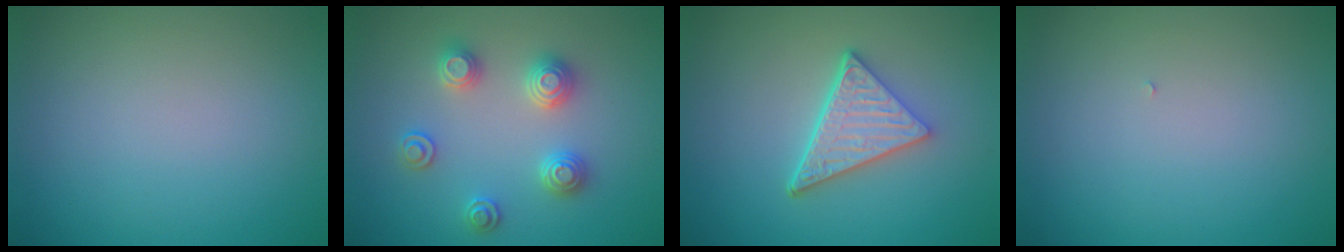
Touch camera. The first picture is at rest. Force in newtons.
{"total": 3.0, "press": 3.0, "slide": 0.5}
{"total": 4.9, "press": 3.5, "slide": 3.5}
{"total": 0.0}